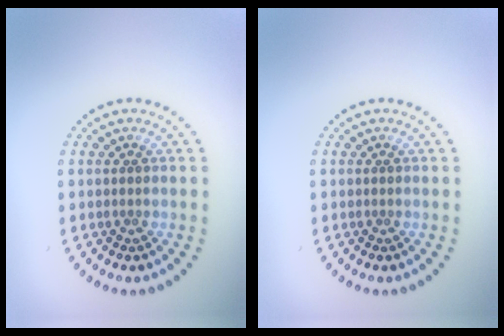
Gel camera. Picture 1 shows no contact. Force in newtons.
{"total": 0.0}